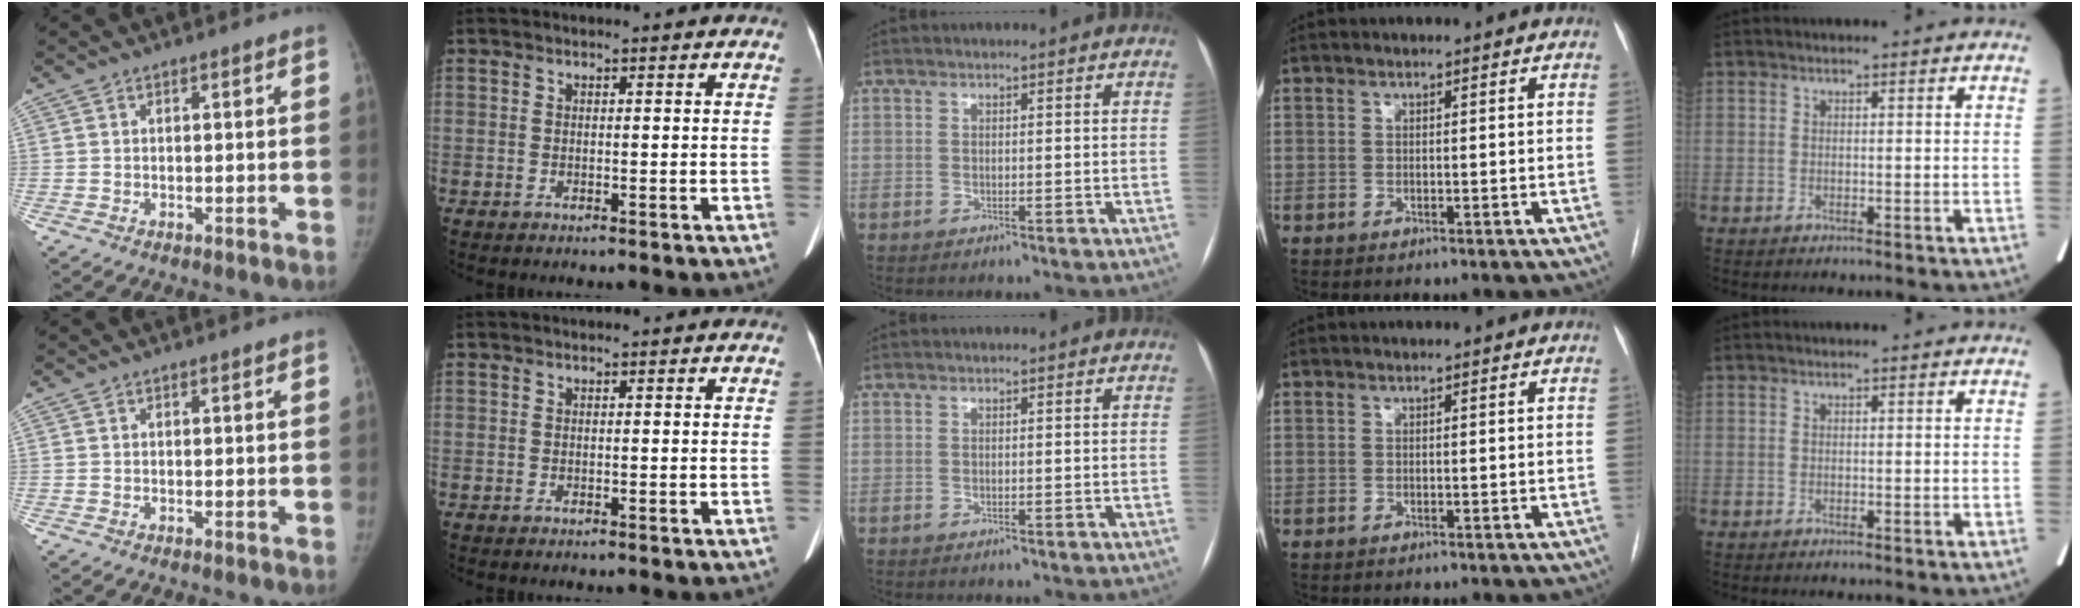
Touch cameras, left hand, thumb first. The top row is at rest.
{}